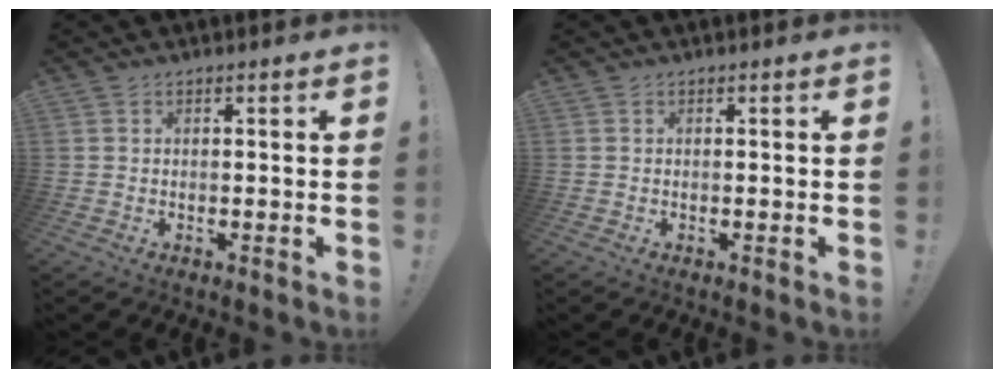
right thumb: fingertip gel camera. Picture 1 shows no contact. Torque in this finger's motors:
{"motor_torque": [-0.01, 0.01, 0.00, 0.00, 0.00]}